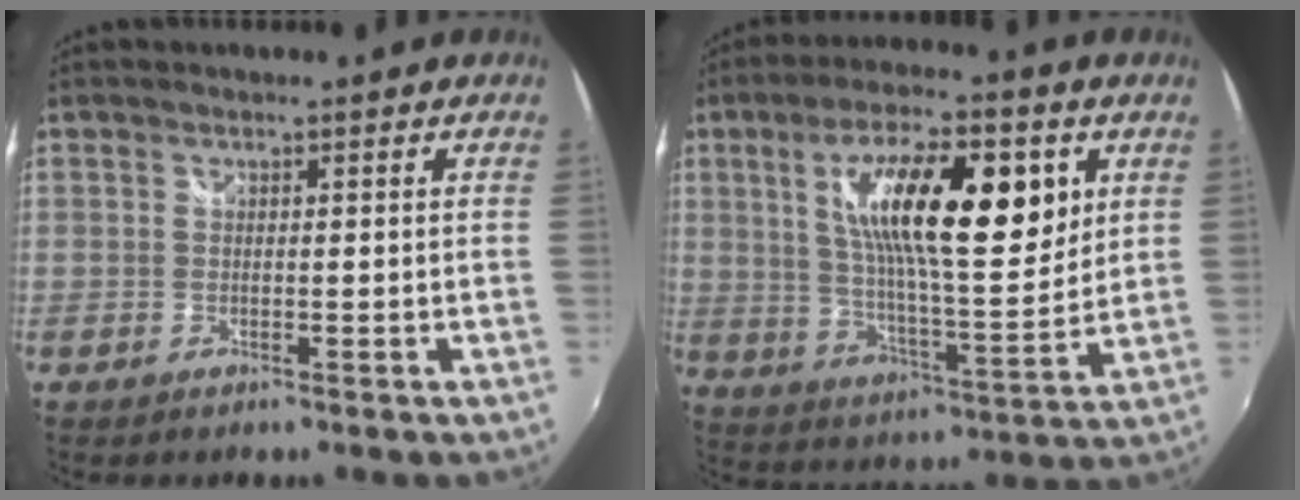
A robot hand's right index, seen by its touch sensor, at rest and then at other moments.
{"total": 19.2, "force": [6.2, 5.8, 17.2], "torque": [-0.294, 0.009, 0.102]}